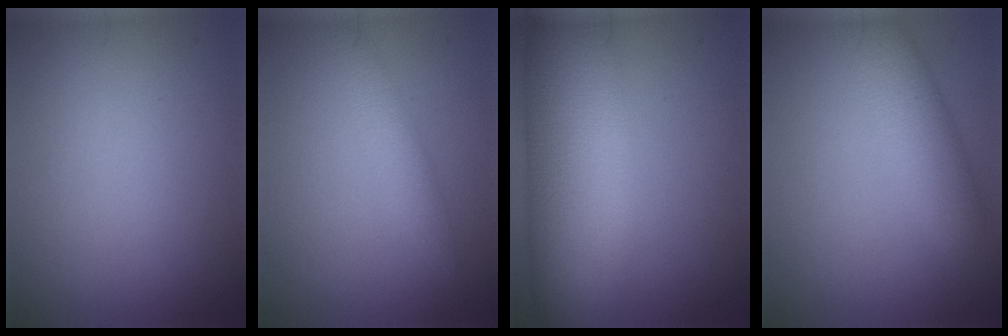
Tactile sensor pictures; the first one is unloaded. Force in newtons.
{"total": 2.1, "press": 2.1, "slide": 0.0}
{"total": 13.2, "press": 13.2, "slide": 0.7}
{"total": 4.0, "press": 4.0, "slide": 0.1}